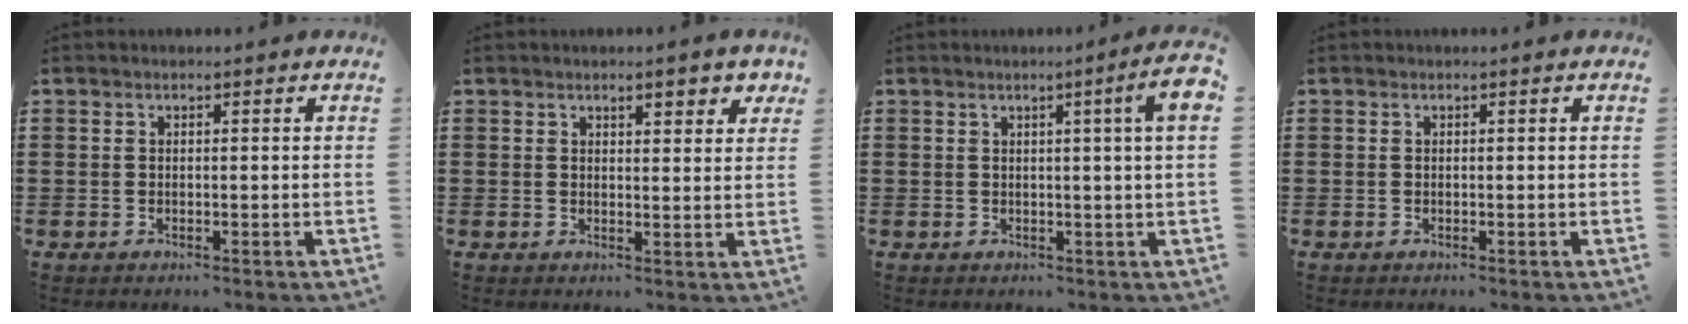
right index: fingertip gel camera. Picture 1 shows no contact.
{"total": 2.9, "force": [2.1, 0.9, 1.8], "torque": [-0.030, 0.003, 0.035]}
{"total": 5.1, "force": [1.6, -0.3, 4.8], "torque": [-0.083, -0.009, 0.023]}
{"total": 0.0}